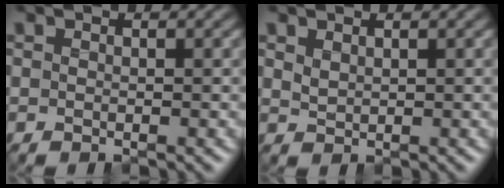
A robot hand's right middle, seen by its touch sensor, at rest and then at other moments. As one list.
[{"total": 1.0, "force": [0.7, 0.4, 0.5], "torque": [-0.017, 0.000, 0.017]}]